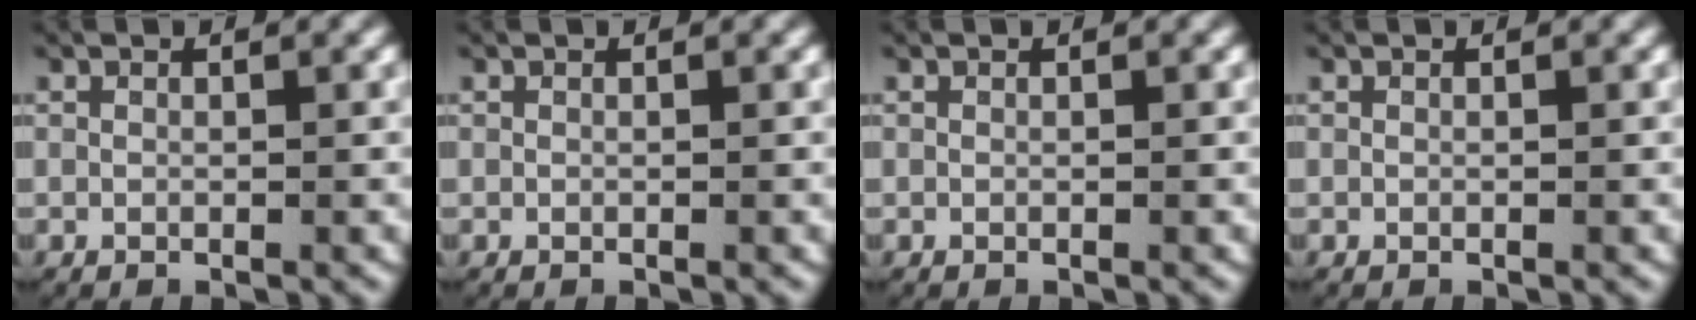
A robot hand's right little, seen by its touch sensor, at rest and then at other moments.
{"total": 0.0}
{"total": 0.0}
{"total": 0.0}